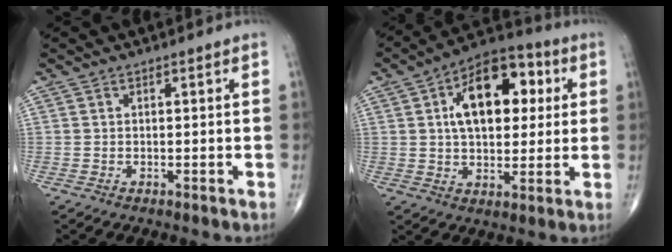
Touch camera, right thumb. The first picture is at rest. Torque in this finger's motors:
{"motor_torque": [0.77, 3.27, 1.40, 0.24, 0.18]}